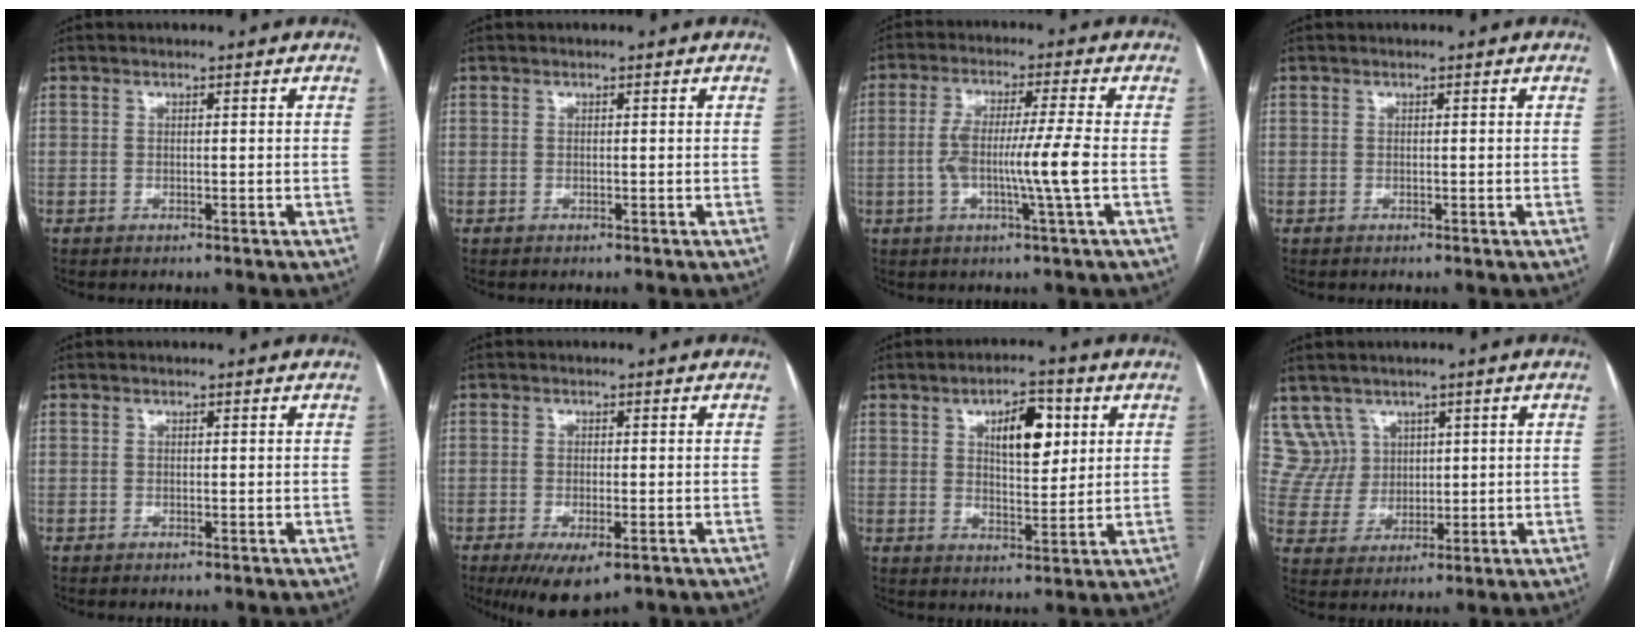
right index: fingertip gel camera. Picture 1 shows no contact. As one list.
[{"total": 0.0}, {"total": 8.3, "force": [-1.6, -0.8, 8.1], "torque": [-0.156, 0.001, -0.029]}, {"total": 0.0}, {"total": 0.0}, {"total": 6.7, "force": [-3.9, 2.2, 5.0], "torque": [-0.078, -0.015, -0.058]}, {"total": 8.3, "force": [3.0, 3.3, 7.0], "torque": [-0.109, 0.010, 0.051]}, {"total": 6.4, "force": [3.7, 5.2, -0.5], "torque": [0.008, 0.021, 0.083]}]